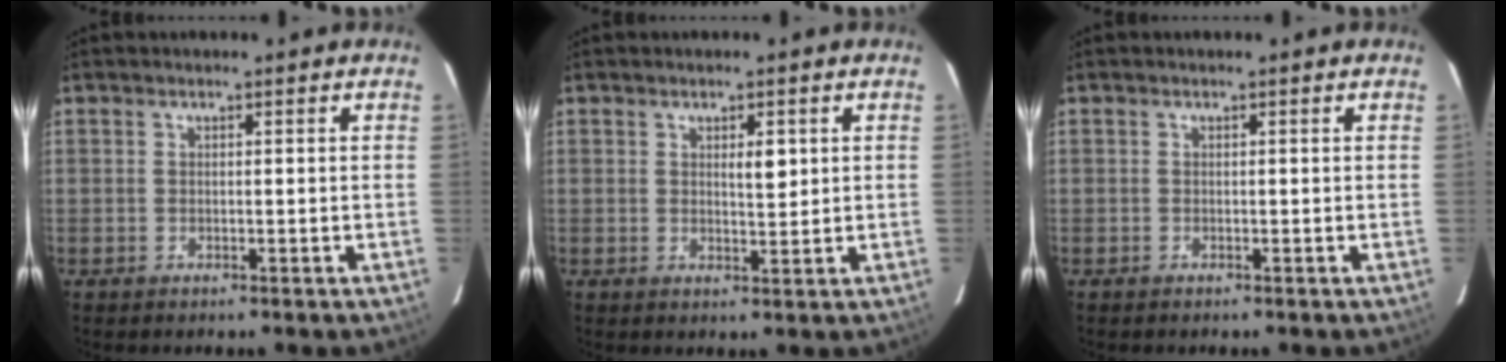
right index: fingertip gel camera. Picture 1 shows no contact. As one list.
[{"total": 2.5, "force": [0.9, 0.8, 2.2], "torque": [-0.033, -0.004, 0.014]}, {"total": 0.0}]